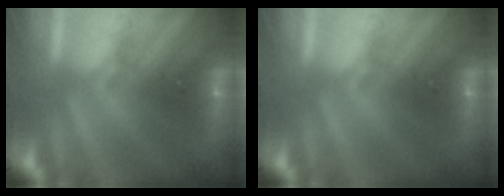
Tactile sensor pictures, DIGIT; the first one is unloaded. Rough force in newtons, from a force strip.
{"total": 0.0}